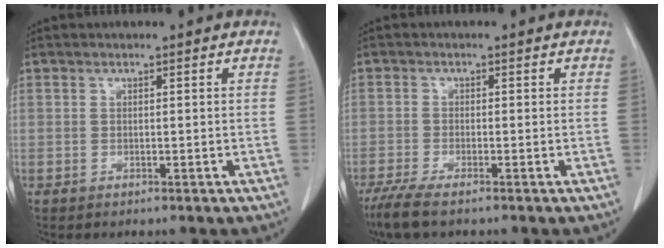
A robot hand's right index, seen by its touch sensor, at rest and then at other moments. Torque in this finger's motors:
{"motor_torque": [0.37, -0.34, 0.18, 0.05]}